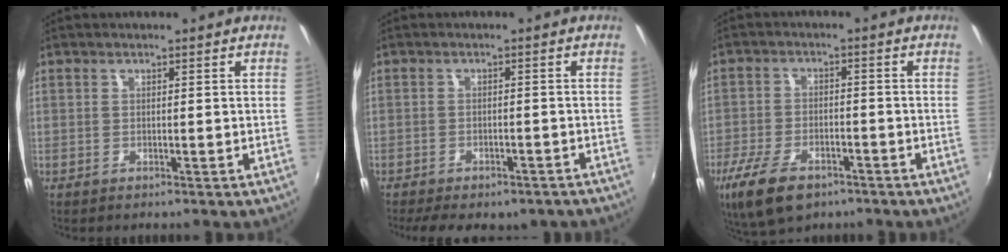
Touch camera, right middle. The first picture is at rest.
{"total": 11.4, "force": [-8.8, 4.7, 5.5], "torque": [-0.124, -0.024, -0.110]}
{"total": 11.8, "force": [-7.5, 5.6, 7.1], "torque": [-0.169, -0.030, -0.134]}